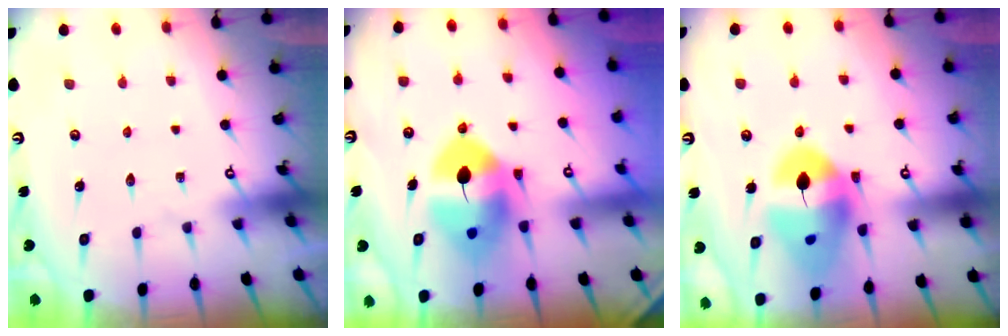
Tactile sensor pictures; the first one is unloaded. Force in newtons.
{"total": 11.9, "press": 11.7, "slide": 2.1}
{"total": 17.0, "press": 16.8, "slide": 2.1}